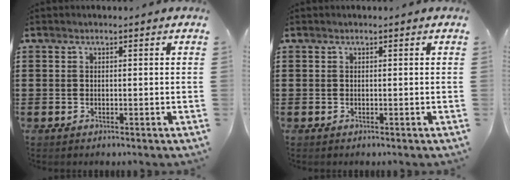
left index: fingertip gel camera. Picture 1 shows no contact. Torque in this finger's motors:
{"motor_torque": [0.07, -0.04, 0.00, 0.00]}